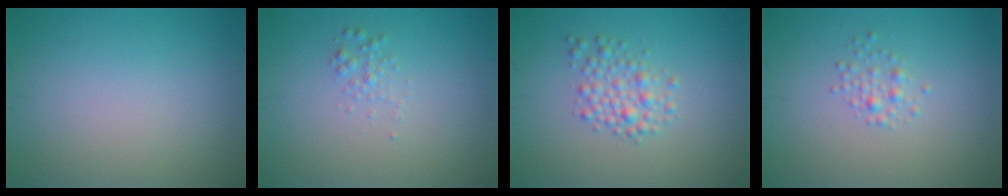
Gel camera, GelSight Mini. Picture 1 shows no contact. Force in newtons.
{"total": 1.0, "press": 1.0, "slide": 0.0}
{"total": 2.6, "press": 2.6, "slide": 0.1}
{"total": 1.3, "press": 1.3, "slide": 0.0}